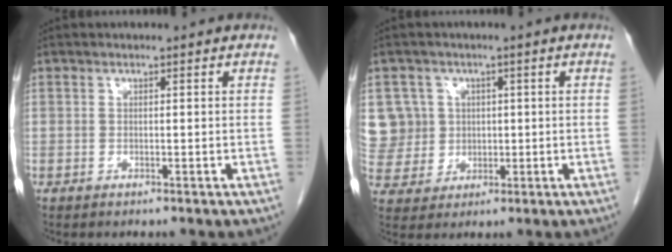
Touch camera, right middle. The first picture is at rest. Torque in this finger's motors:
{"motor_torque": [0.29, 0.01, -0.01, -0.01]}